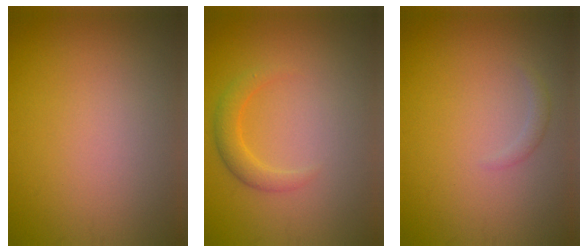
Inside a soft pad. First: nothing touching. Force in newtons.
{"total": 2.0, "press": 2.0, "slide": 0.1}
{"total": 0.8, "press": 0.8, "slide": 0.1}